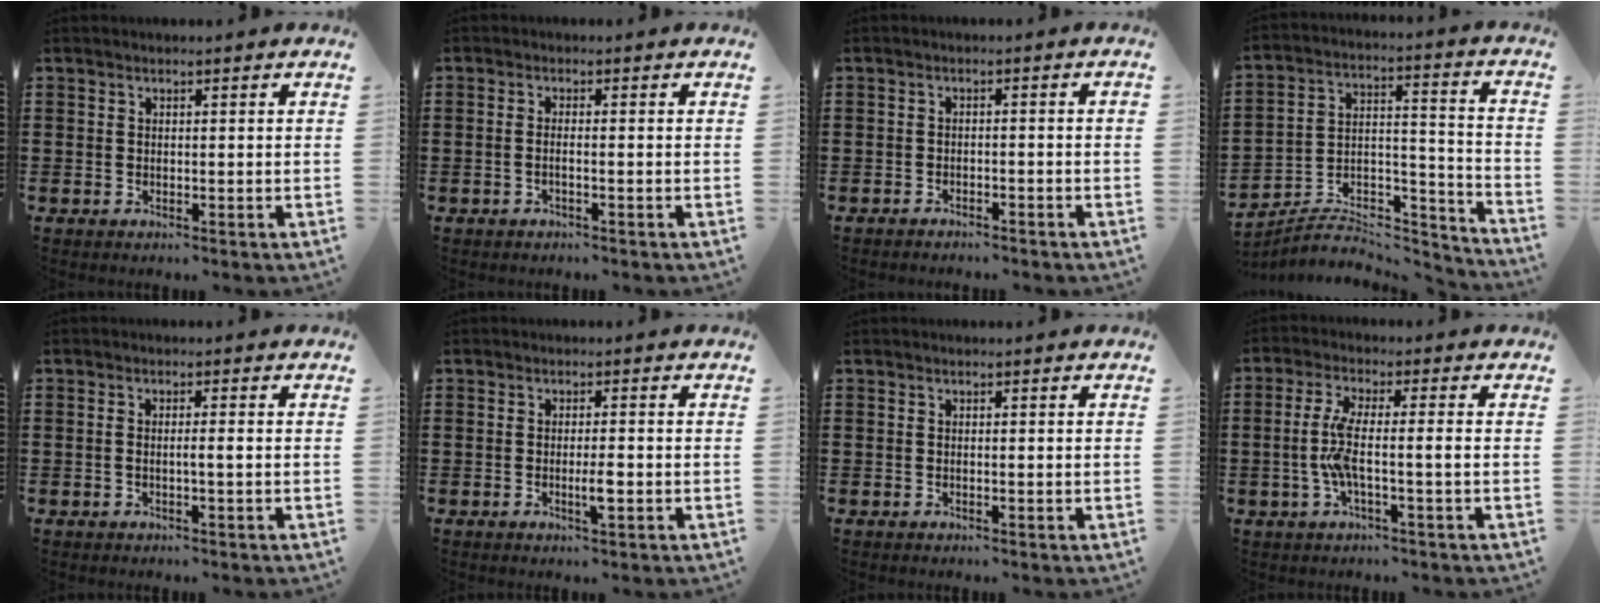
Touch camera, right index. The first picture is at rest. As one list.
[{"total": 1.4, "force": [-0.8, -0.1, 1.1], "torque": [-0.020, -0.004, -0.015]}, {"total": 1.7, "force": [-1.6, 0.1, 0.3], "torque": [-0.009, 0.002, -0.033]}, {"total": 5.7, "force": [-5.0, 2.3, 1.4], "torque": [-0.018, 0.009, -0.096]}, {"total": 1.6, "force": [-0.3, 0.0, 1.5], "torque": [-0.028, -0.001, -0.007]}, {"total": 3.0, "force": [-0.8, 0.4, 2.8], "torque": [-0.056, -0.003, -0.017]}, {"total": 0.0}, {"total": 5.8, "force": [-1.0, 0.8, 5.7], "torque": [-0.124, -0.008, -0.027]}]